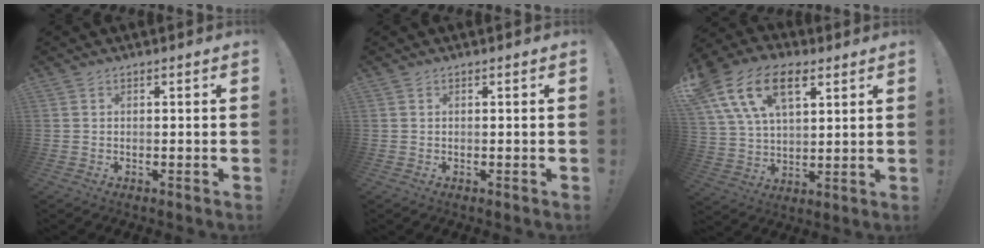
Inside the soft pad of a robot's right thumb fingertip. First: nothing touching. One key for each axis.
{"total": 0.0}
{"total": 18.0, "fx": 8.7, "fy": 10.9, "fz": 11.4, "tx": -0.206, "ty": -0.021, "tz": 0.161}